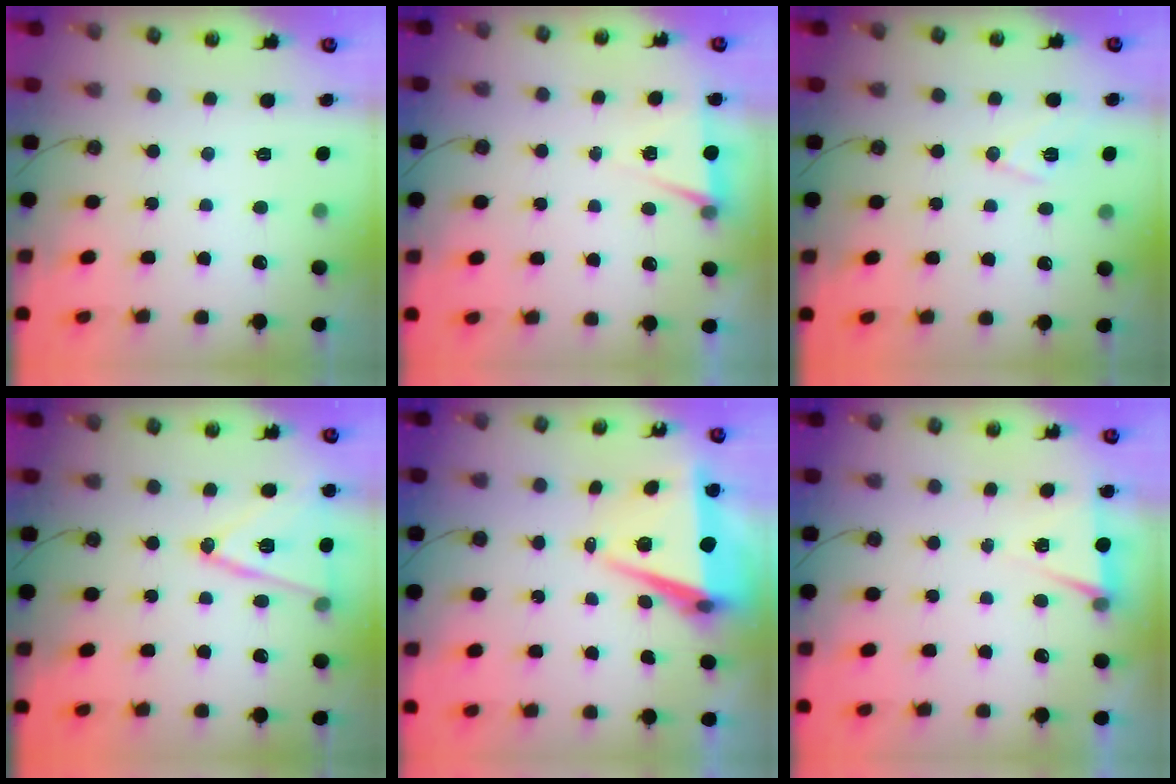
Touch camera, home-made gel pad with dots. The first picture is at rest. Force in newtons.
{"total": 5.6, "press": 3.4, "slide": 4.5}
{"total": 8.6, "press": 7.8, "slide": 3.6}
{"total": 15.3, "press": 14.9, "slide": 3.3}
{"total": 7.7, "press": 6.4, "slide": 4.3}
{"total": 5.6, "press": 3.4, "slide": 4.5}